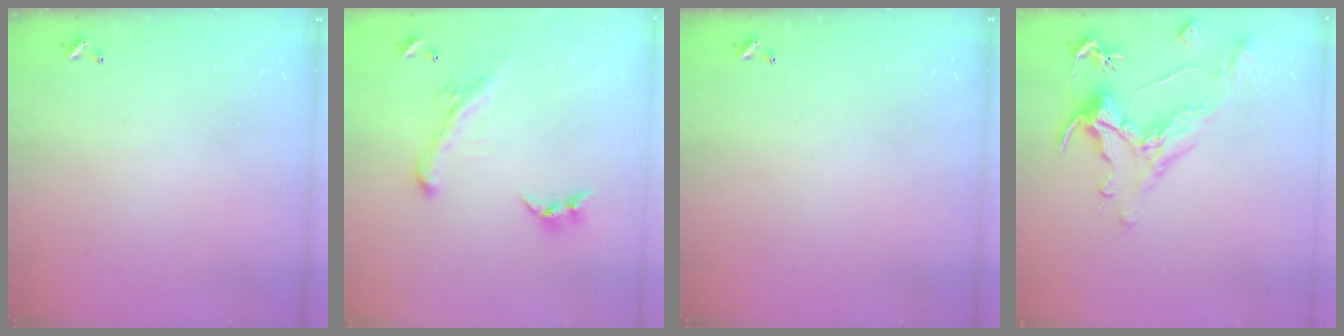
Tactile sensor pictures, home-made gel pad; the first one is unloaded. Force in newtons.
{"total": 2.5, "press": 2.0, "slide": 1.4}
{"total": 0.0}
{"total": 1.7, "press": 0.9, "slide": 1.4}